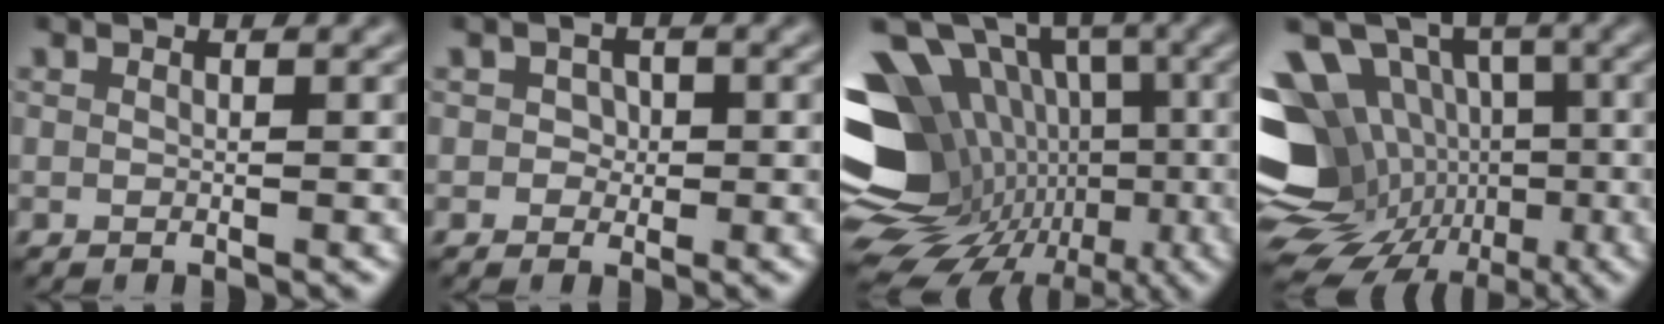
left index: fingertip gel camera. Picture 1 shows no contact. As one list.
[{"total": 1.4, "force": [0.0, 1.3, 0.5], "torque": [-0.001, 0.001, -0.004]}, {"total": 16.3, "force": [-4.6, 12.9, 8.7], "torque": [-0.168, 0.026, -0.069]}, {"total": 13.8, "force": [-3.0, 11.6, 6.7], "torque": [-0.148, 0.013, -0.055]}]